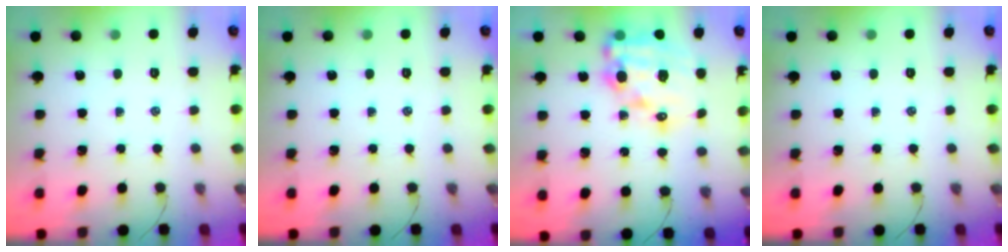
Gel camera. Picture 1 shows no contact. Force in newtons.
{"total": 0.0}
{"total": 17.0, "press": 16.6, "slide": 3.7}
{"total": 0.0}